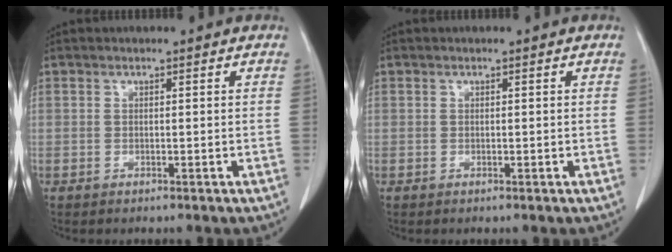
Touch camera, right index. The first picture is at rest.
{"total": 0.0}